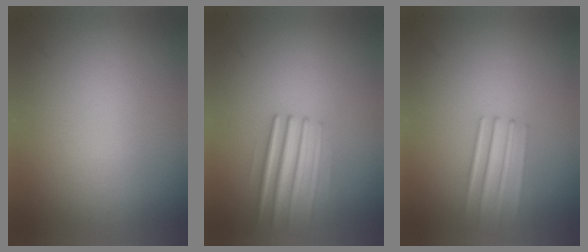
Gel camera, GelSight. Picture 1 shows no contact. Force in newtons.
{"total": 3.8}
{"total": 2.1}